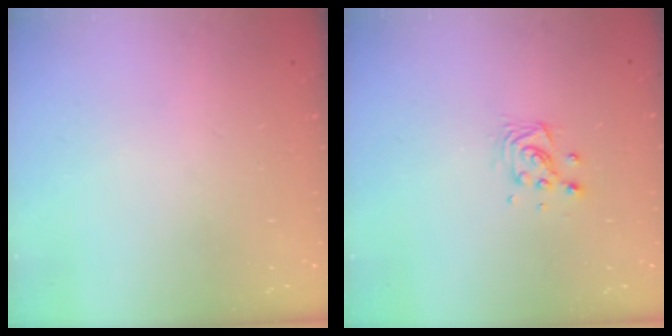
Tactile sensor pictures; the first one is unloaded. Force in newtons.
{"total": 5.2, "press": 5.2, "slide": 0.1}